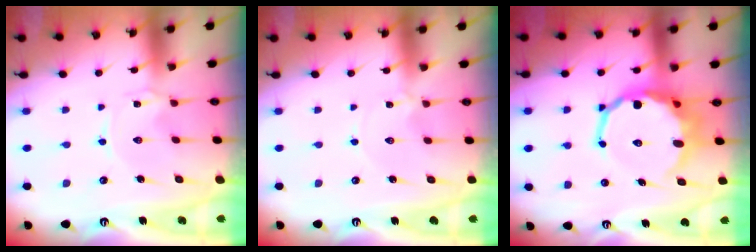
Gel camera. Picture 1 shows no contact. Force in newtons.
{"total": 0.0}
{"total": 13.1, "press": 12.7, "slide": 3.2}